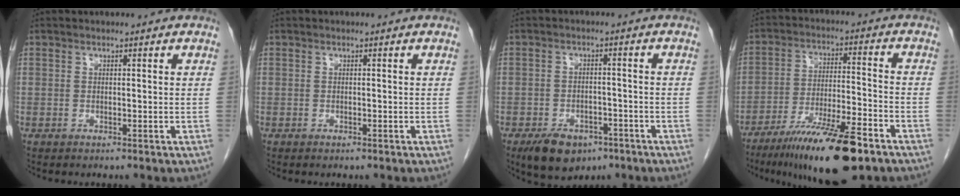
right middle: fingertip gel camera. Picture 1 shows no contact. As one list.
[{"total": 0.5, "force": [-0.4, 0.1, 0.3], "torque": [-0.011, -0.003, -0.003]}, {"total": 7.8, "force": [-5.1, 4.4, 3.9], "torque": [-0.068, -0.002, -0.073]}, {"total": 15.8, "force": [-10.7, 2.1, 11.4], "torque": [-0.189, -0.031, -0.183]}]